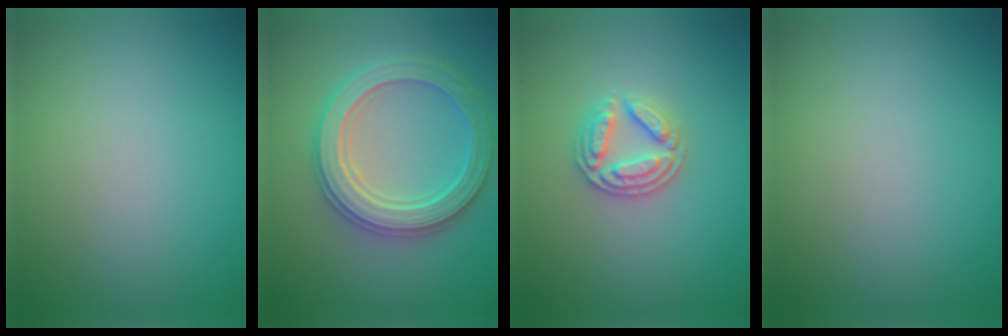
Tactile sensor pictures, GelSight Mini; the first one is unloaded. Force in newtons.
{"total": 5.4, "press": 5.3, "slide": 1.0}
{"total": 2.9, "press": 2.7, "slide": 0.9}
{"total": 0.0}